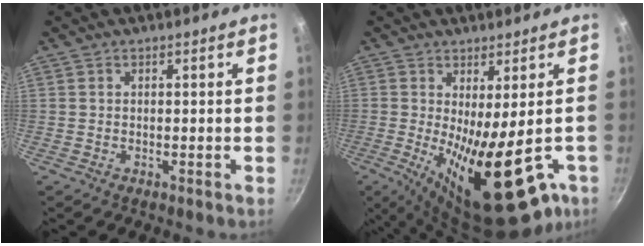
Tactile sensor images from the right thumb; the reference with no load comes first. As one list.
[{"total": 20.5, "force": [-5.6, 7.2, 18.4], "torque": [-0.252, -0.026, -0.062]}]